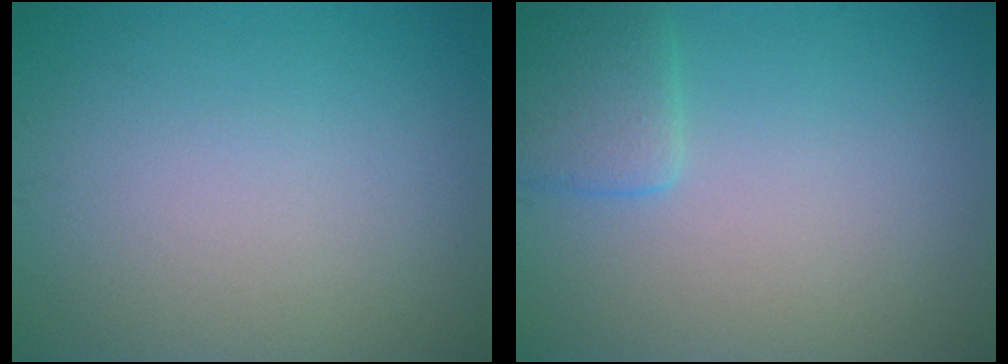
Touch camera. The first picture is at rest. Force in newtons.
{"total": 2.4, "press": 2.4, "slide": 0.2}